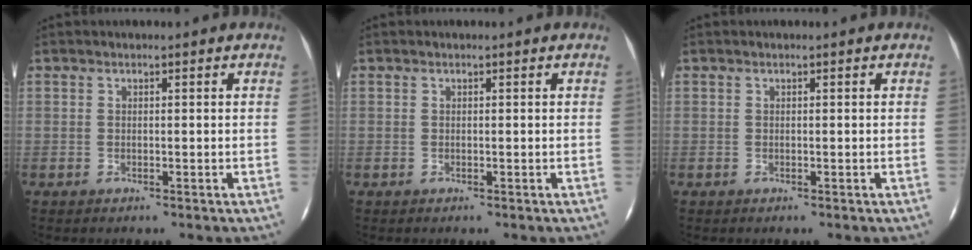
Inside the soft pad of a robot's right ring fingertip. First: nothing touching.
{"total": 0.0}
{"total": 0.0}